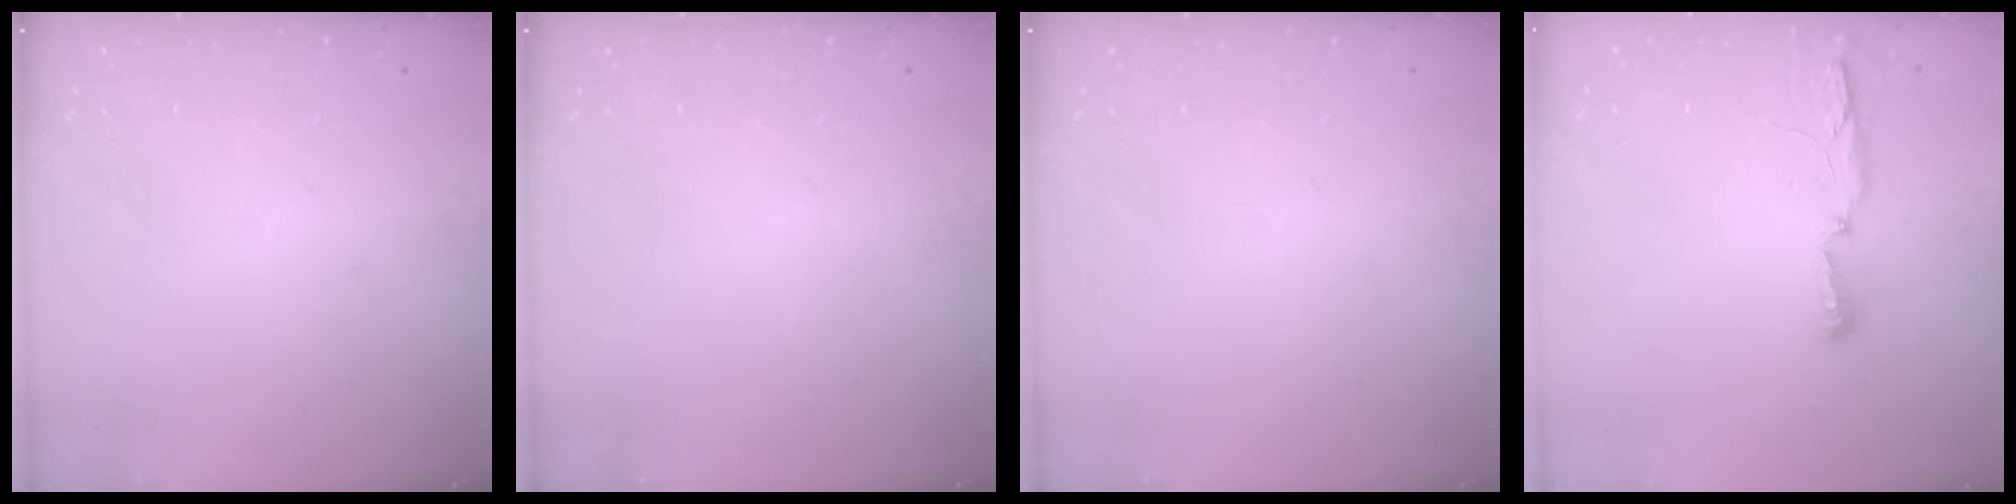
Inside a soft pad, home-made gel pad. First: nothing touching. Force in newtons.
{"total": 0.0}
{"total": 0.0}
{"total": 5.0, "press": 4.9, "slide": 0.9}